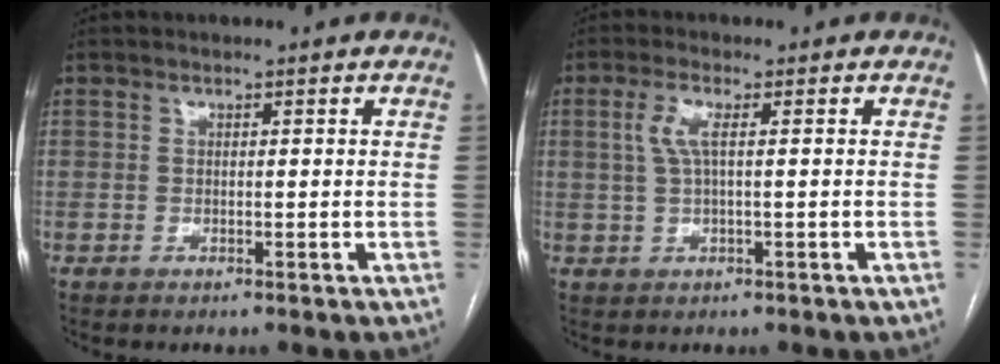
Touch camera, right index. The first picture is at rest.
{"total": 3.3, "force": [0.7, 0.6, 3.2], "torque": [-0.073, 0.010, 0.018]}